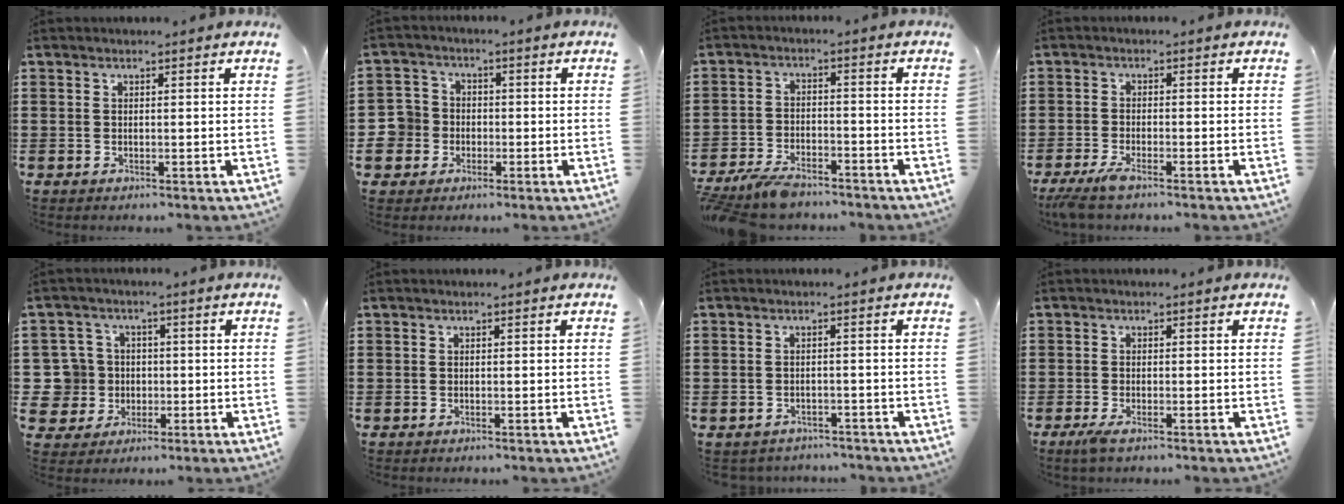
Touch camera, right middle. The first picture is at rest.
{"total": 5.7, "force": [-1.7, 5.3, 0.8], "torque": [-0.058, 0.002, -0.039]}
{"total": 5.3, "force": [-4.7, 1.5, 2.0], "torque": [-0.058, -0.004, -0.098]}
{"total": 3.0, "force": [-2.4, 0.1, 1.8], "torque": [-0.045, -0.008, -0.049]}
{"total": 7.4, "force": [-0.2, 7.2, 1.7], "torque": [-0.084, 0.008, -0.001]}
{"total": 0.0}
{"total": 1.7, "force": [-1.6, 0.4, -0.1], "torque": [-0.007, -0.001, -0.037]}
{"total": 1.6, "force": [-0.9, 0.3, 1.3], "torque": [-0.030, -0.005, -0.018]}